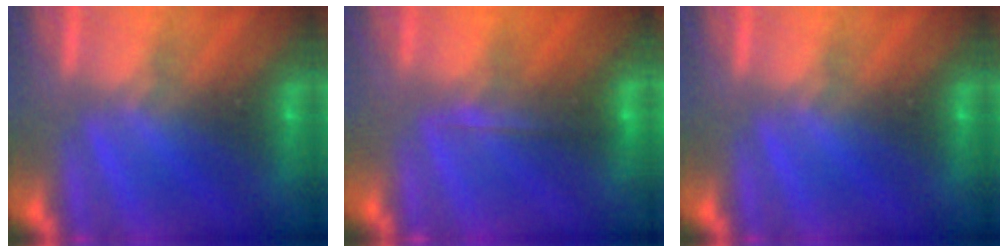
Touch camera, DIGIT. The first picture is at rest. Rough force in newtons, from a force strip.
{"total": 1.7}
{"total": 0.0}